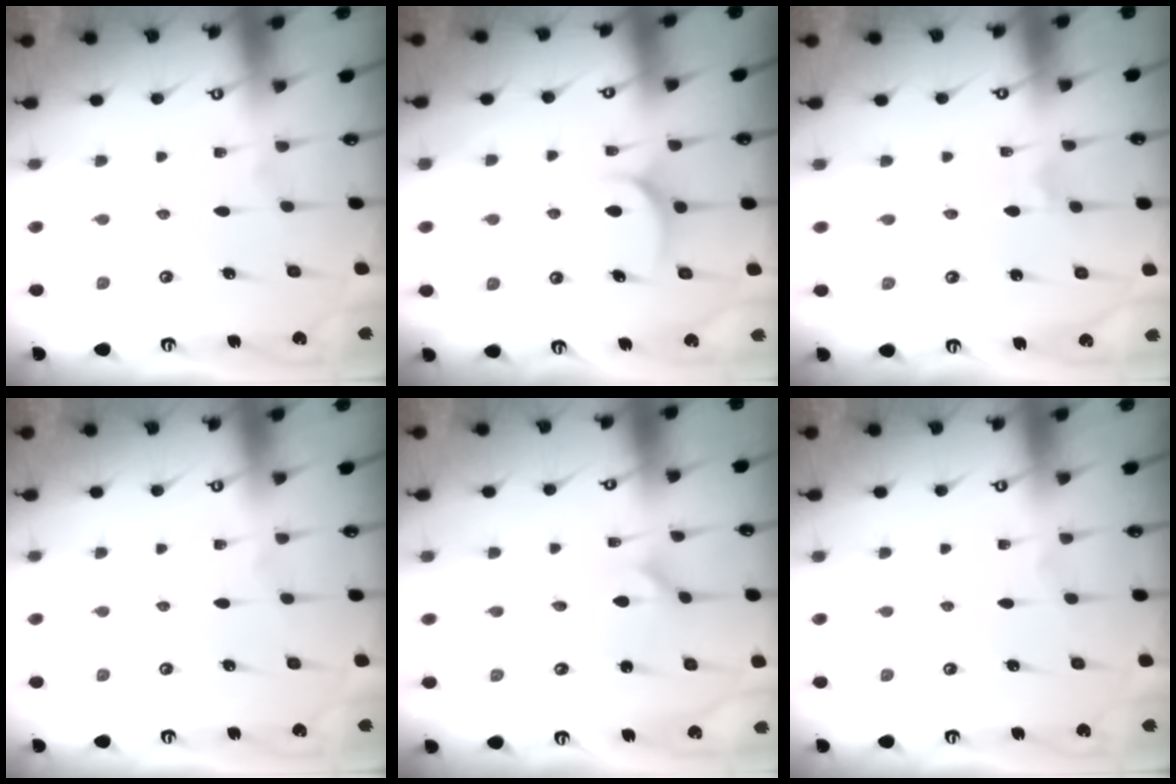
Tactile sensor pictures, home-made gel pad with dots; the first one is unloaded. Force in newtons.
{"total": 6.0, "press": 6.0, "slide": 0.2}
{"total": 1.6, "press": 1.5, "slide": 0.2}
{"total": 0.0}
{"total": 1.1, "press": 1.1, "slide": 0.1}
{"total": 0.0}